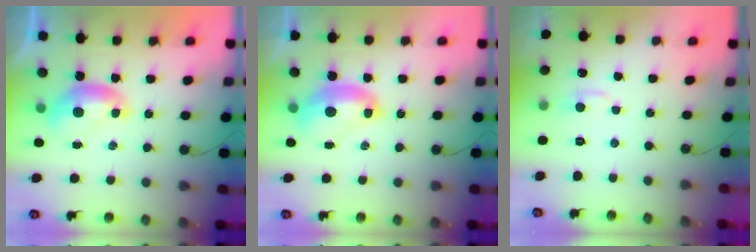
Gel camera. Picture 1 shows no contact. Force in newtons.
{"total": 3.5, "press": 3.5, "slide": 0.2}
{"total": 1.0, "press": 0.4, "slide": 0.9}